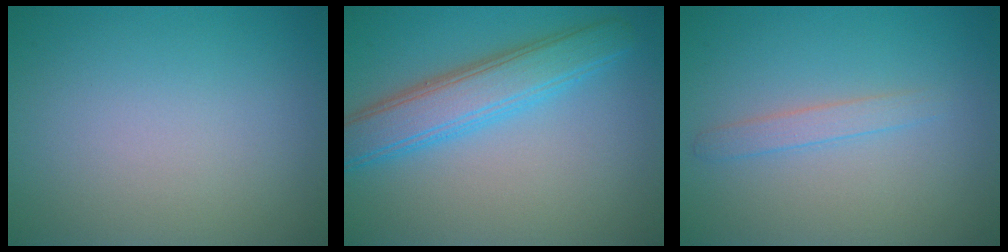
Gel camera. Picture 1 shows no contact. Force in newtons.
{"total": 5.3, "press": 5.3, "slide": 0.1}
{"total": 1.5, "press": 1.4, "slide": 0.1}